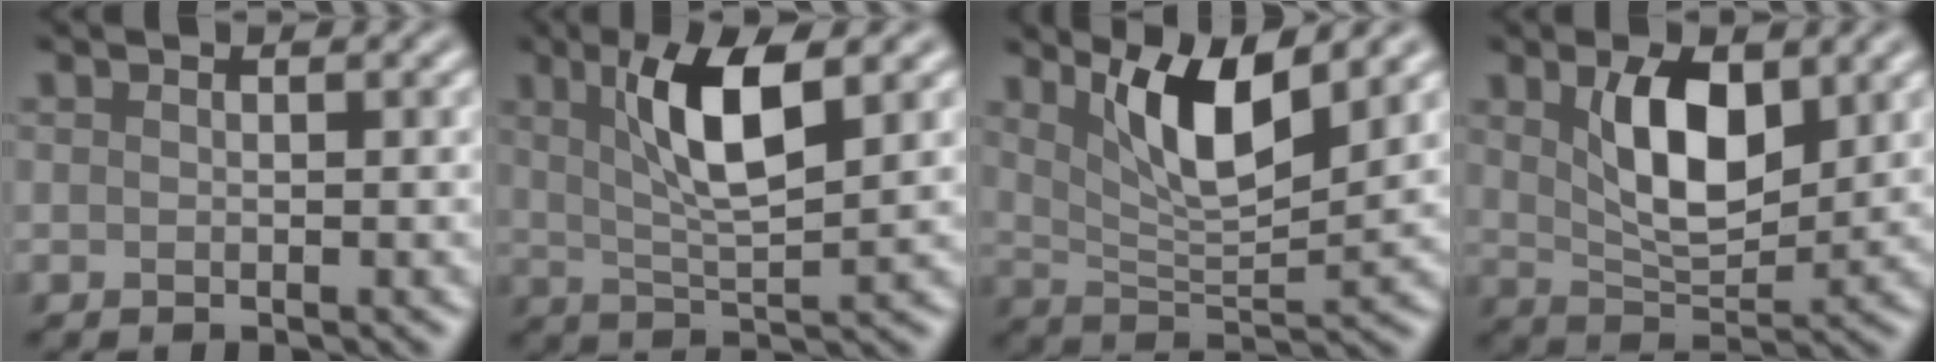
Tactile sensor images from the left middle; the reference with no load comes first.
{"total": 6.5, "force": [2.3, 1.6, 5.9], "torque": [-0.104, 0.002, 0.041]}
{"total": 6.4, "force": [3.3, 1.7, 5.2], "torque": [-0.096, -0.006, 0.061]}
{"total": 6.0, "force": [2.2, 2.7, 4.9], "torque": [-0.097, 0.000, 0.040]}